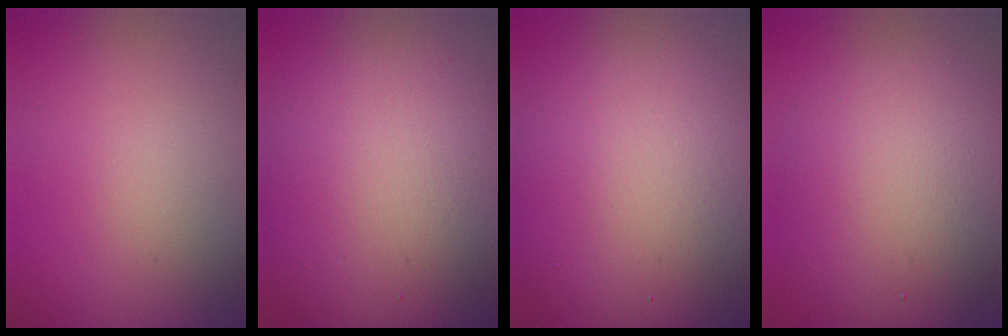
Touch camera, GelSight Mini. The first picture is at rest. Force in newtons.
{"total": 13.6, "press": 13.6, "slide": 0.6}
{"total": 14.8, "press": 14.8, "slide": 1.2}
{"total": 7.3, "press": 7.3, "slide": 0.7}